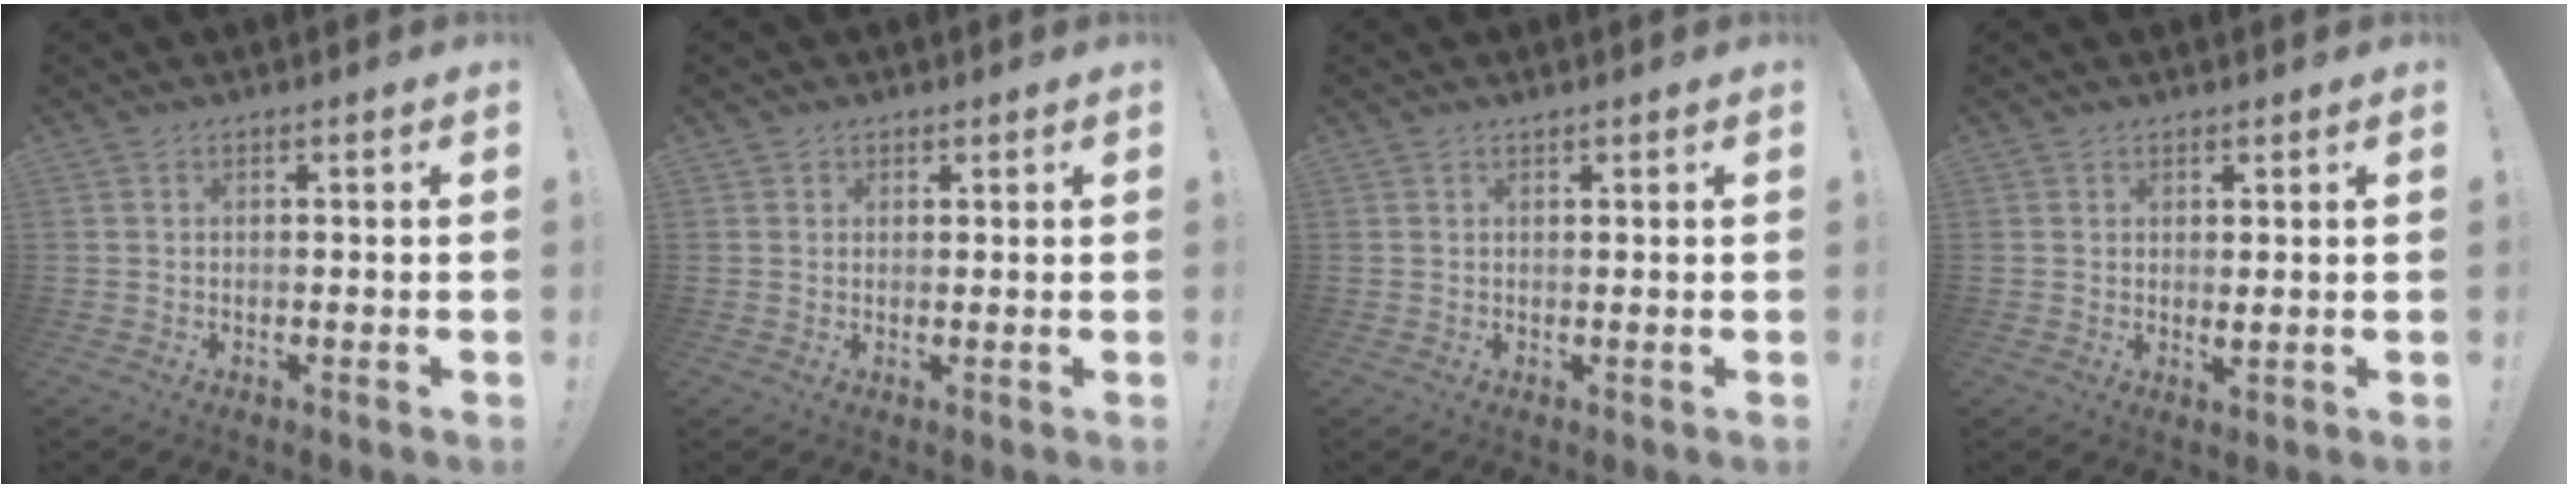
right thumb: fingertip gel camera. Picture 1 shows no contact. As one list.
[{"total": 1.6, "force": [1.0, 1.2, 0.2], "torque": [0.001, -0.002, 0.017]}, {"total": 0.7, "force": [0.7, 0.0, 0.3], "torque": [0.001, -0.001, 0.011]}, {"total": 1.4, "force": [1.0, 0.4, 0.8], "torque": [-0.014, -0.009, 0.019]}]